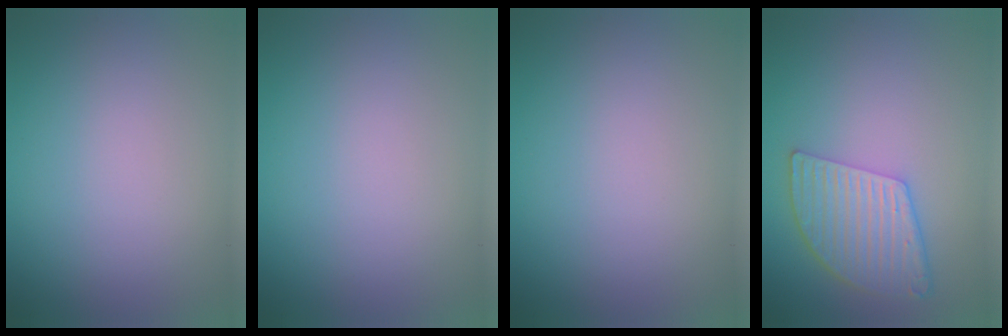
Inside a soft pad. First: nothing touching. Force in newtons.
{"total": 0.0}
{"total": 0.0}
{"total": 5.1, "press": 4.0, "slide": 3.1}